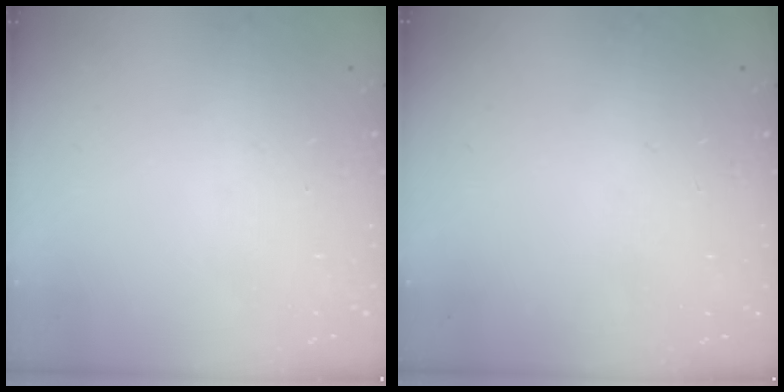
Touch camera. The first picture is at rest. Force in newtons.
{"total": 0.0}